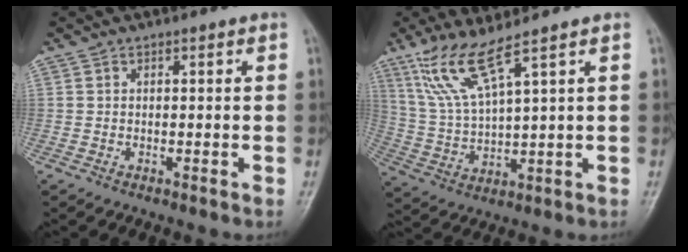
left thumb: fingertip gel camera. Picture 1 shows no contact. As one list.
[{"total": 8.7, "force": [6.0, 0.4, 6.3], "torque": [-0.136, -0.034, 0.139]}]